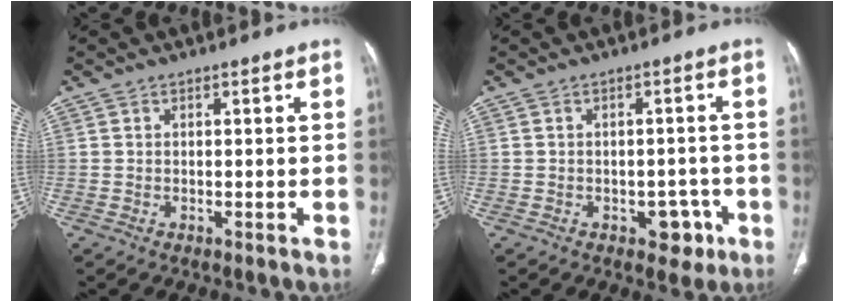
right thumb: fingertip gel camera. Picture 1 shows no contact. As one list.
[{"total": 4.5, "force": [-2.2, 3.1, 2.4], "torque": [-0.006, 0.016, -0.024]}]